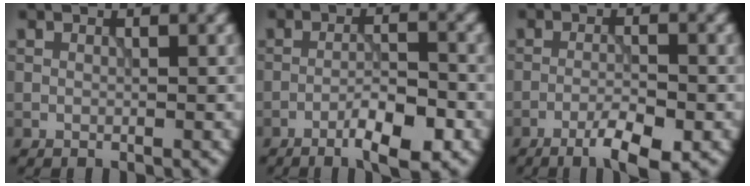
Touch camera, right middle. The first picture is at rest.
{"total": 5.0, "force": [-3.0, 1.0, 3.9], "torque": [-0.065, 0.006, -0.048]}
{"total": 4.2, "force": [-2.6, 0.7, 3.2], "torque": [-0.060, -0.001, -0.045]}